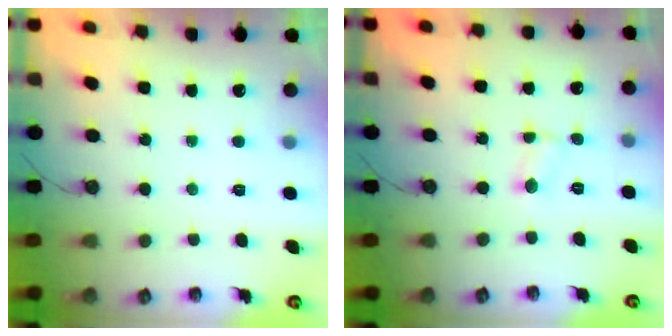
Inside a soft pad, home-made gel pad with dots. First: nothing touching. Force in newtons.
{"total": 2.3, "press": 2.2, "slide": 0.5}